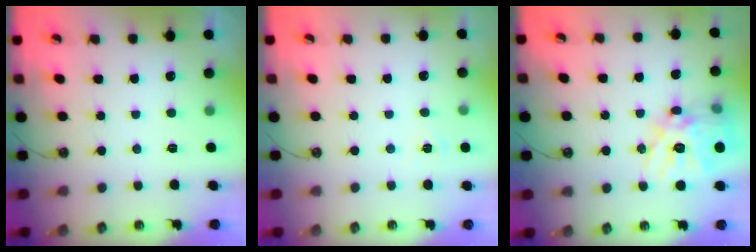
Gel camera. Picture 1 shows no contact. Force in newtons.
{"total": 4.3, "press": 4.3, "slide": 0.4}
{"total": 19.5, "press": 19.3, "slide": 2.7}